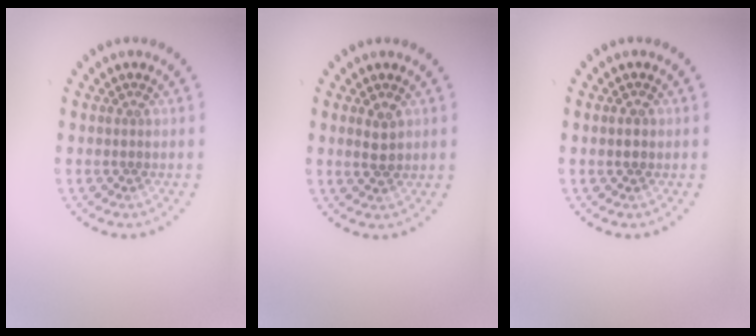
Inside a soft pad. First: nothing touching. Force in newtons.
{"total": 1.8, "press": 1.8, "slide": 0.4}
{"total": 1.4, "press": 1.4, "slide": 0.1}